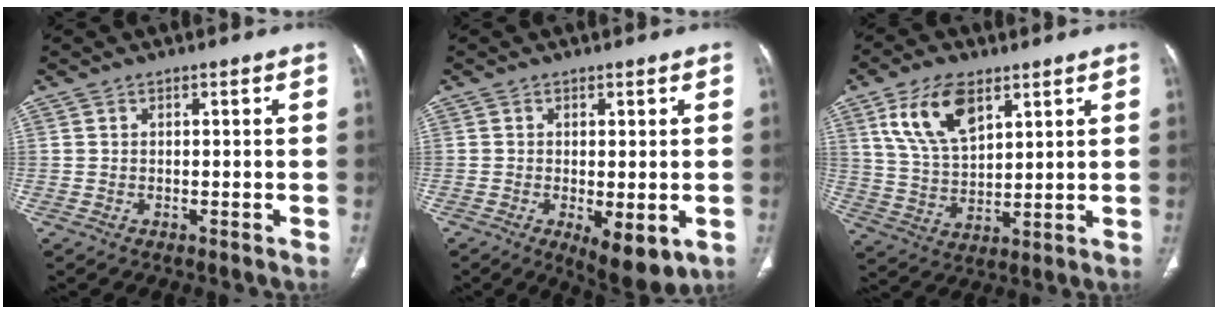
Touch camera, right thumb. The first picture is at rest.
{"total": 7.9, "force": [-2.3, 3.1, 6.9], "torque": [-0.098, -0.019, -0.025]}
{"total": 12.5, "force": [6.3, 6.4, 8.7], "torque": [-0.151, -0.020, 0.129]}